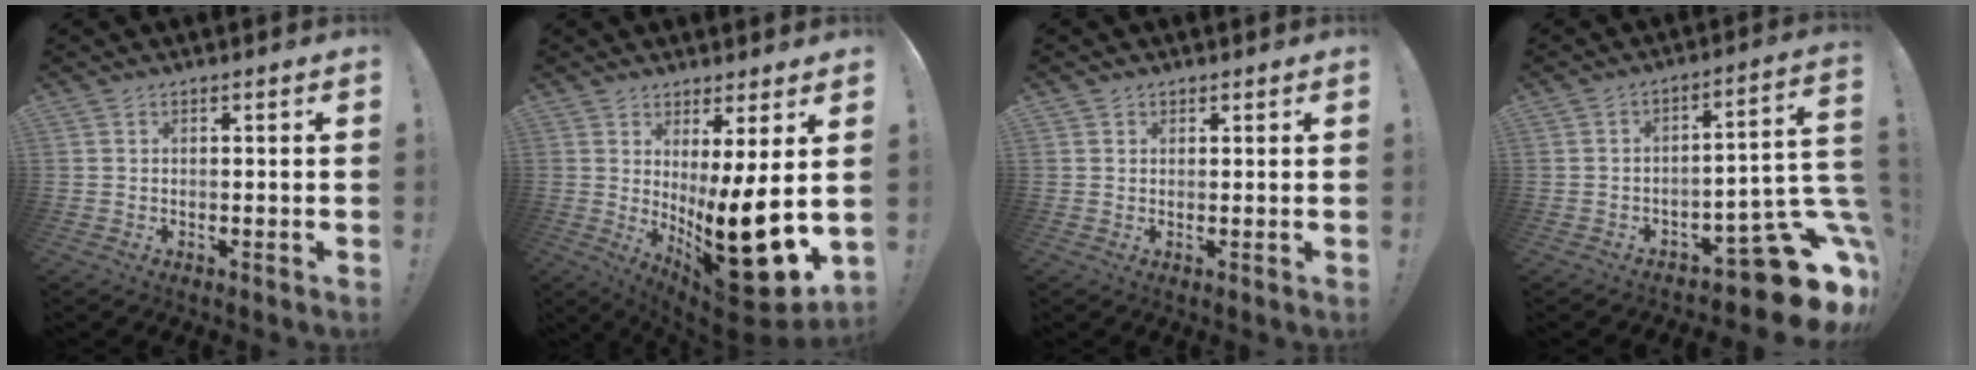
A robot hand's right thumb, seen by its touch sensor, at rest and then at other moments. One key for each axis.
{"total": 18.5, "fx": -0.9, "fy": 4.1, "fz": 18.0, "tx": -0.255, "ty": -0.042, "tz": -0.008}
{"total": 1.3, "fx": 0.9, "fy": 1.0, "fz": 0.1, "tx": 0.003, "ty": -0.004, "tz": 0.016}
{"total": 17.2, "fx": -8.8, "fy": 6.2, "fz": 13.4, "tx": -0.139, "ty": 0.049, "tz": -0.135}